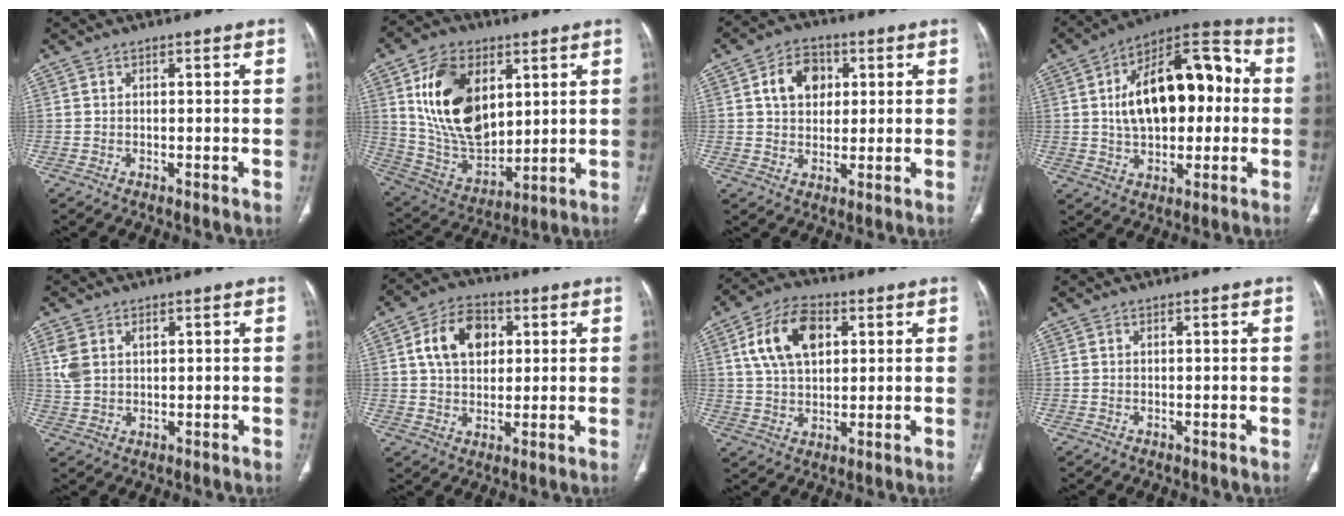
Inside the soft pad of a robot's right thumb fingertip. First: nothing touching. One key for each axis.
{"total": 20.0, "fx": 5.9, "fy": 12.5, "fz": 14.4, "tx": -0.229, "ty": -0.026, "tz": 0.124}
{"total": 8.4, "fx": 2.4, "fy": 6.4, "fz": 5.0, "tx": -0.052, "ty": 0.000, "tz": 0.036}
{"total": 21.6, "fx": 1.9, "fy": 12.1, "fz": 17.8, "tx": -0.252, "ty": 0.036, "tz": 0.029}
{"total": 5.3, "fx": 1.9, "fy": 3.5, "fz": 3.5, "tx": -0.075, "ty": 0.003, "tz": 0.046}
{"total": 11.2, "fx": 3.0, "fy": 7.8, "fz": 7.4, "tx": -0.105, "ty": 0.003, "tz": 0.049}
{"total": 12.8, "fx": 4.1, "fy": 7.9, "fz": 9.3, "tx": -0.157, "ty": 0.002, "tz": 0.074}
{"total": 0.0}